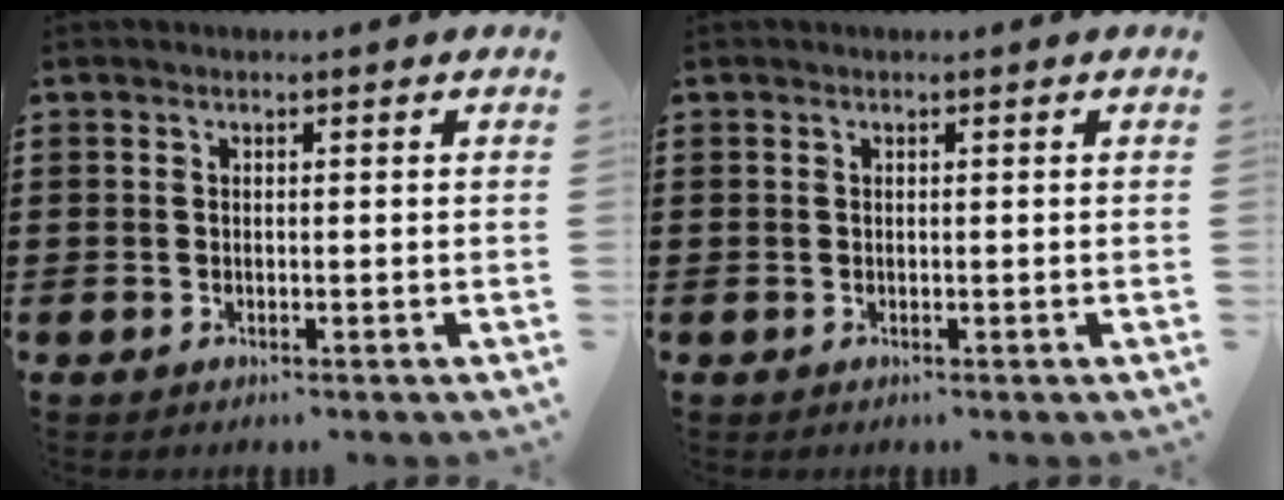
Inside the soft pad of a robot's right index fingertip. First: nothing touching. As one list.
[{"total": 0.0}]